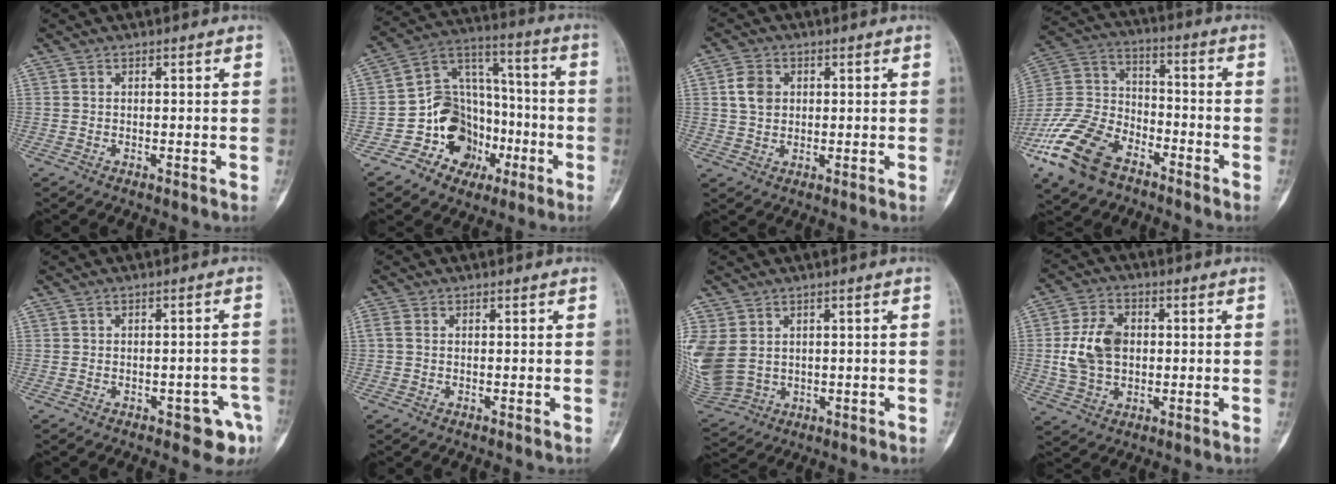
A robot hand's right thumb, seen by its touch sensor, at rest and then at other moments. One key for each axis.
{"total": 16.0, "fx": -5.6, "fy": 13.2, "fz": 7.1, "tx": -0.062, "ty": 0.084, "tz": -0.092}
{"total": 5.0, "fx": 1.0, "fy": 4.0, "fz": 2.9, "tx": -0.040, "ty": 0.000, "tz": 0.017}
{"total": 18.4, "fx": -11.0, "fy": 10.5, "fz": 10.3, "tx": -0.213, "ty": 0.051, "tz": -0.213}
{"total": 5.6, "fx": -2.8, "fy": 2.5, "fz": 4.2, "tx": -0.035, "ty": 0.017, "tz": -0.028}
{"total": 0.7, "fx": 0.0, "fy": 0.4, "fz": 0.5, "tx": -0.012, "ty": 0.000, "tz": -0.001}
{"total": 12.6, "fx": 1.9, "fy": 10.2, "fz": 7.1, "tx": -0.193, "ty": 0.003, "tz": 0.067}
{"total": 10.4, "fx": 0.4, "fy": 7.3, "fz": 7.4, "tx": -0.129, "ty": 0.009, "tz": 0.011}